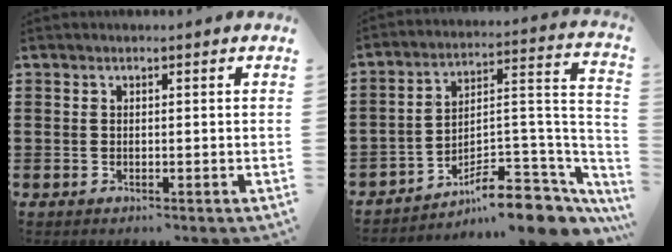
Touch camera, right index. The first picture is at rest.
{"total": 9.4, "force": [-7.5, 2.7, 5.0], "torque": [-0.066, 0.018, -0.139]}